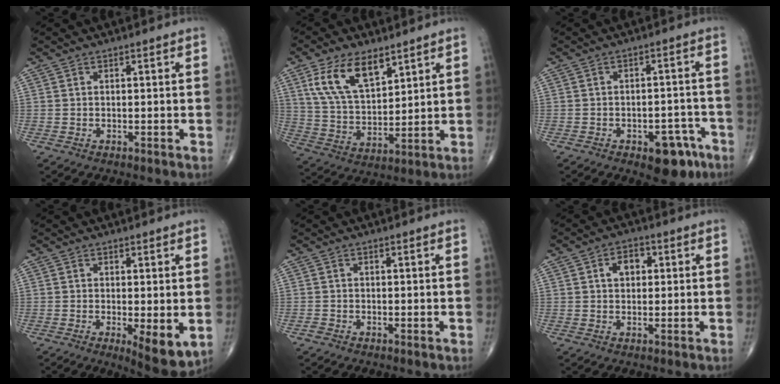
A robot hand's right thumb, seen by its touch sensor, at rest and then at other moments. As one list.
[{"total": 12.6, "force": [6.9, 6.2, 8.6], "torque": [-0.143, -0.026, 0.142]}, {"total": 8.0, "force": [-4.5, 4.1, 5.1], "torque": [-0.036, 0.034, -0.053]}, {"total": 6.6, "force": [-1.2, 2.1, 6.2], "torque": [-0.088, -0.022, -0.015]}, {"total": 0.5, "force": [-0.4, 0.3, 0.2], "torque": [-0.004, -0.002, -0.013]}, {"total": 4.3, "force": [1.0, 3.1, 2.8], "torque": [-0.029, 0.007, 0.013]}]